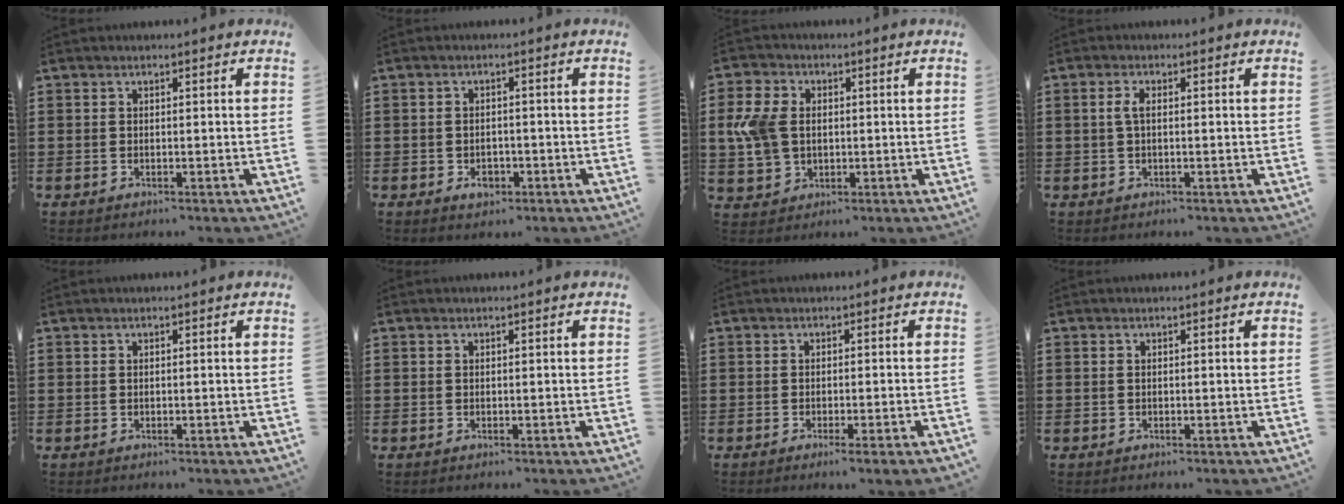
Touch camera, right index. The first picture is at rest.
{"total": 2.2, "force": [-1.1, 1.4, 1.3], "torque": [-0.025, -0.001, -0.021]}
{"total": 7.8, "force": [0.7, 5.8, 5.2], "torque": [-0.160, 0.003, 0.002]}
{"total": 2.3, "force": [0.0, 1.0, 2.0], "torque": [-0.048, 0.001, -0.003]}
{"total": 0.0}
{"total": 0.0}
{"total": 1.4, "force": [-0.9, -0.3, 1.1], "torque": [-0.018, -0.004, -0.017]}
{"total": 0.0}